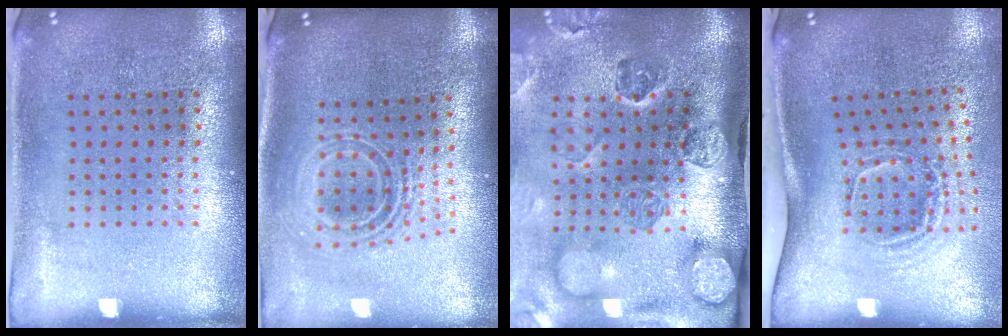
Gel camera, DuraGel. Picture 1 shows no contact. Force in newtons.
{"total": 2.1, "press": 1.6, "slide": 1.4}
{"total": 4.9, "press": 3.6, "slide": 3.4}
{"total": 2.0, "press": 1.2, "slide": 1.6}